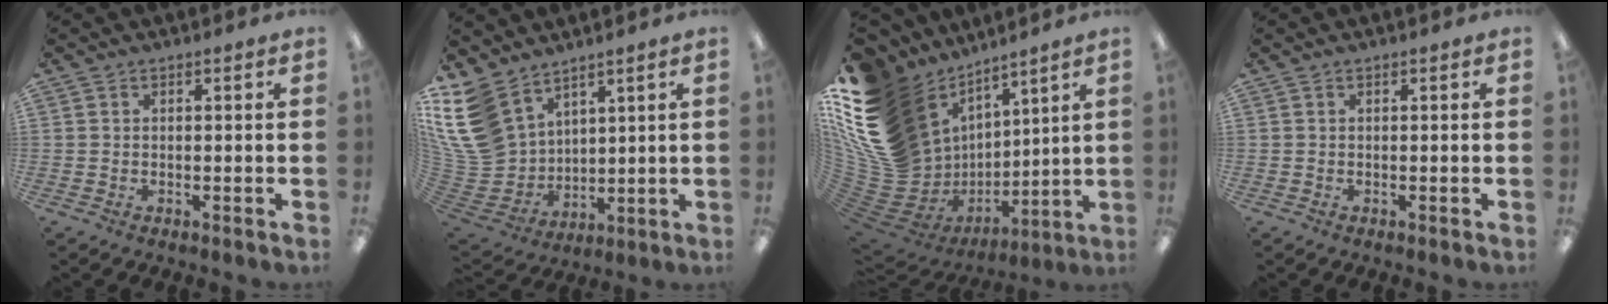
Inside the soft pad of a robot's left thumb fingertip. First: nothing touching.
{"total": 15.6, "force": [9.2, 10.8, 6.4], "torque": [-0.189, -0.052, 0.179]}
{"total": 24.0, "force": [7.1, 18.1, 14.0], "torque": [-0.292, -0.077, 0.184]}
{"total": 0.0}